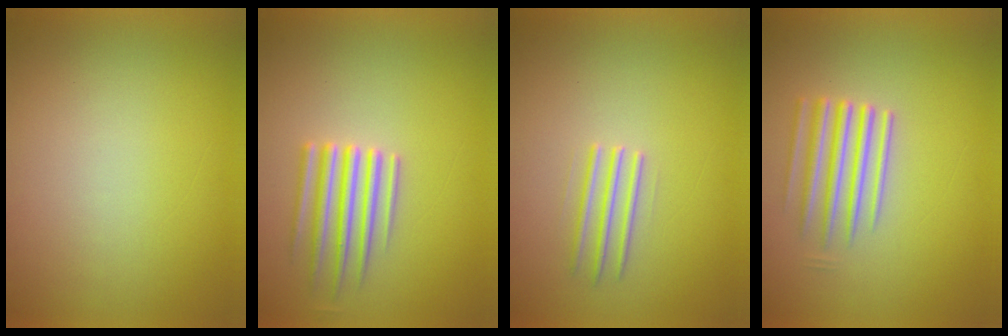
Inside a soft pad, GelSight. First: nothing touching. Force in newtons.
{"total": 3.7}
{"total": 2.3}
{"total": 4.3}